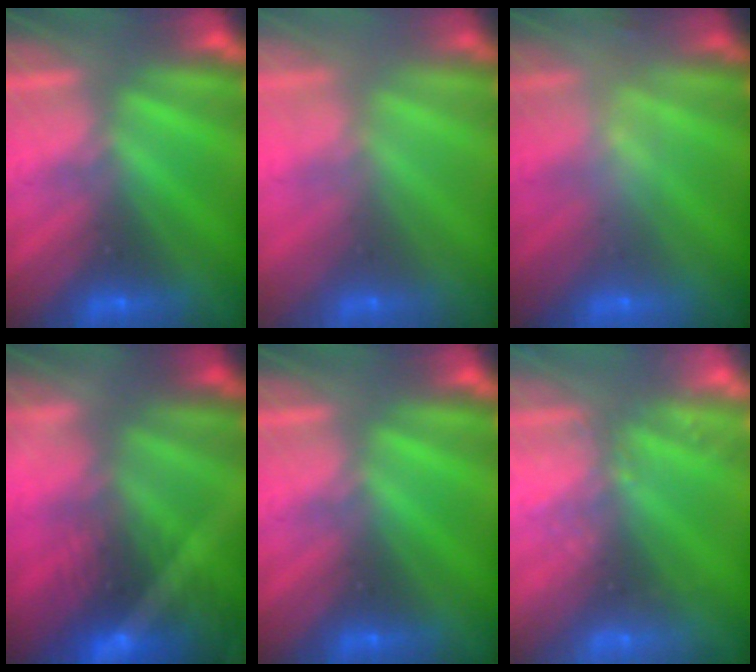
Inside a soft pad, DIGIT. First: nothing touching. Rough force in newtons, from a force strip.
{"total": 2.8}
{"total": 2.3}
{"total": 8.3}
{"total": 0.0}
{"total": 2.4}